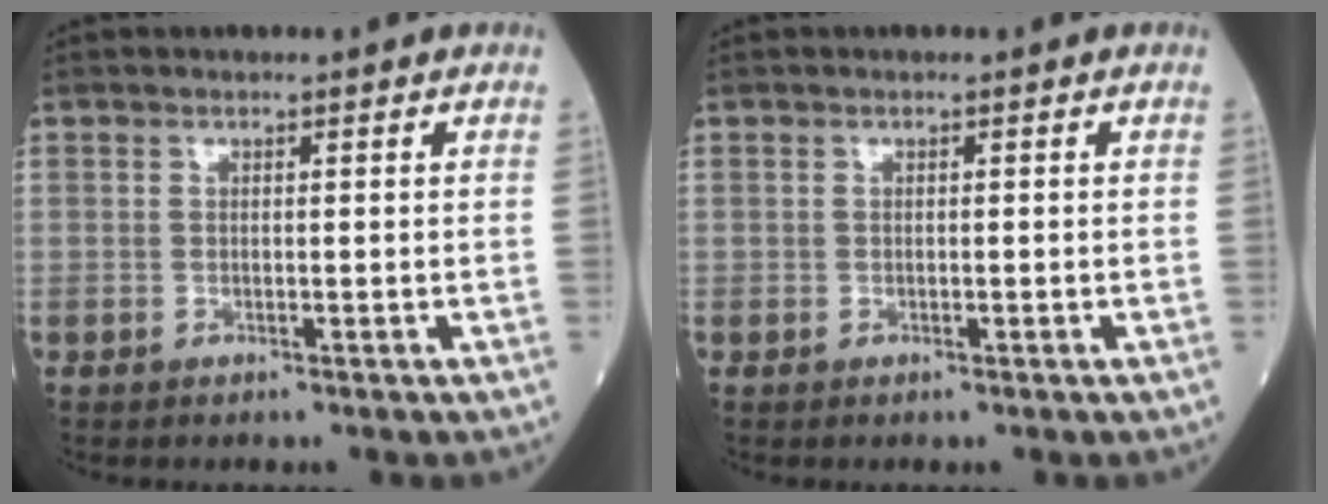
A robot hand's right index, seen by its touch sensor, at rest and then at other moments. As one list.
[{"total": 0.0}]